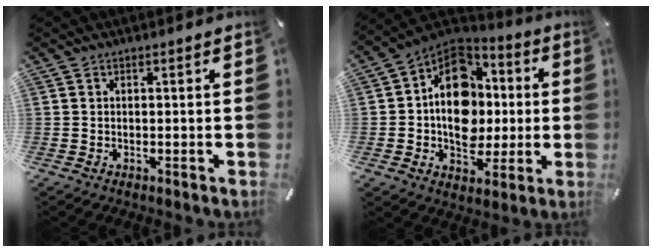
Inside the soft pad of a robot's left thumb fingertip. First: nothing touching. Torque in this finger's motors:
{"motor_torque": [2.47, 2.54, 0.92, -0.63, 0.58]}